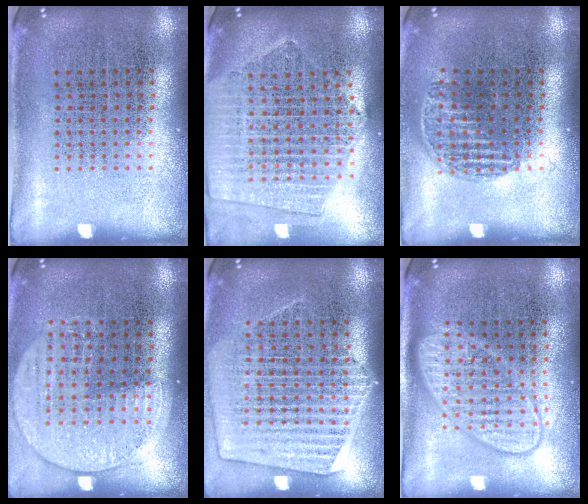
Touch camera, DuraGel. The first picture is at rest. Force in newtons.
{"total": 1.9, "press": 1.8, "slide": 0.8}
{"total": 1.0, "press": 0.9, "slide": 0.5}
{"total": 1.5, "press": 1.4, "slide": 0.5}
{"total": 1.6, "press": 1.4, "slide": 0.7}
{"total": 2.9, "press": 2.9, "slide": 0.5}